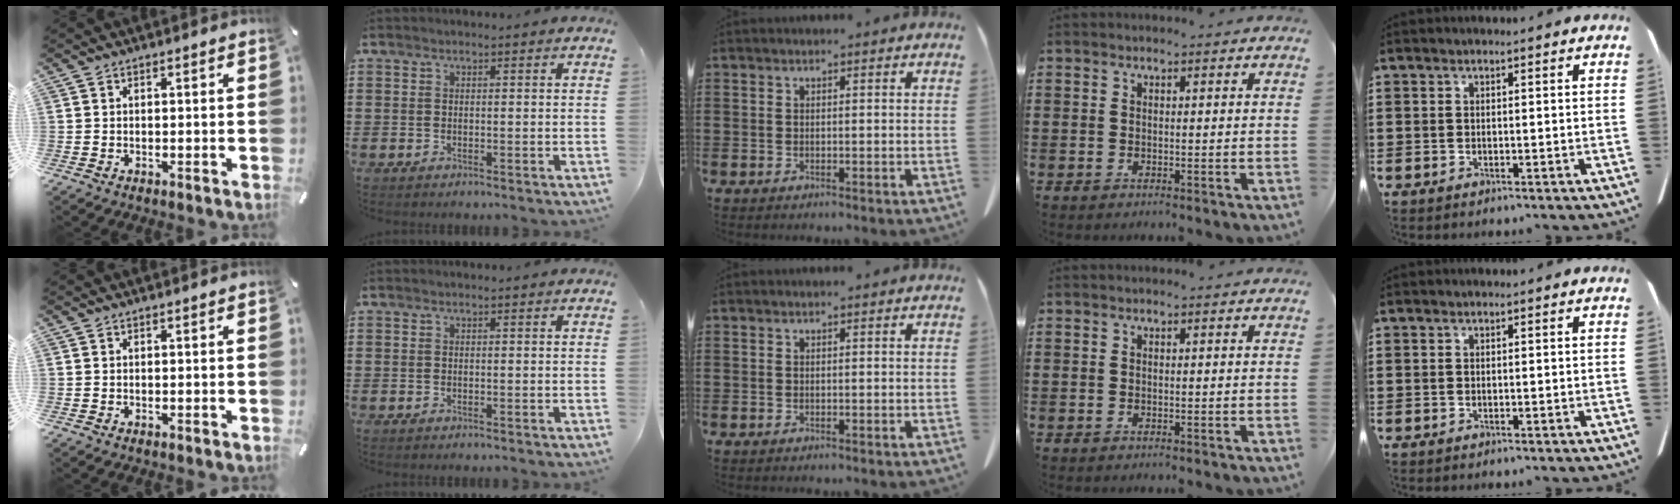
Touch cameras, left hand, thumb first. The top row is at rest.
{}